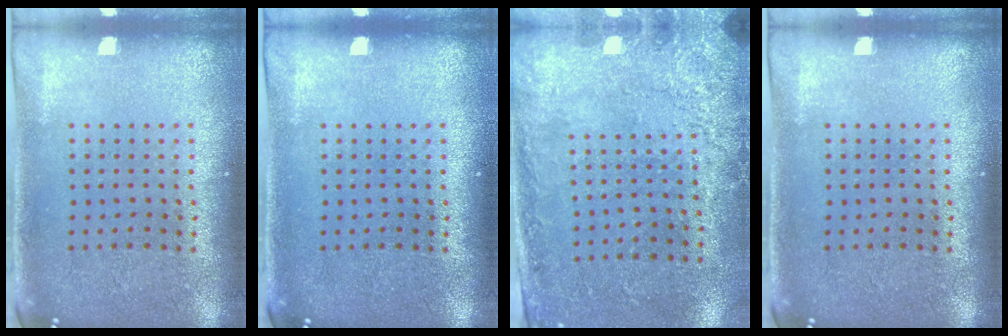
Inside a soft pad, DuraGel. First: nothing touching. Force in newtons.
{"total": 0.0}
{"total": 2.7, "press": 2.0, "slide": 1.8}
{"total": 0.0}